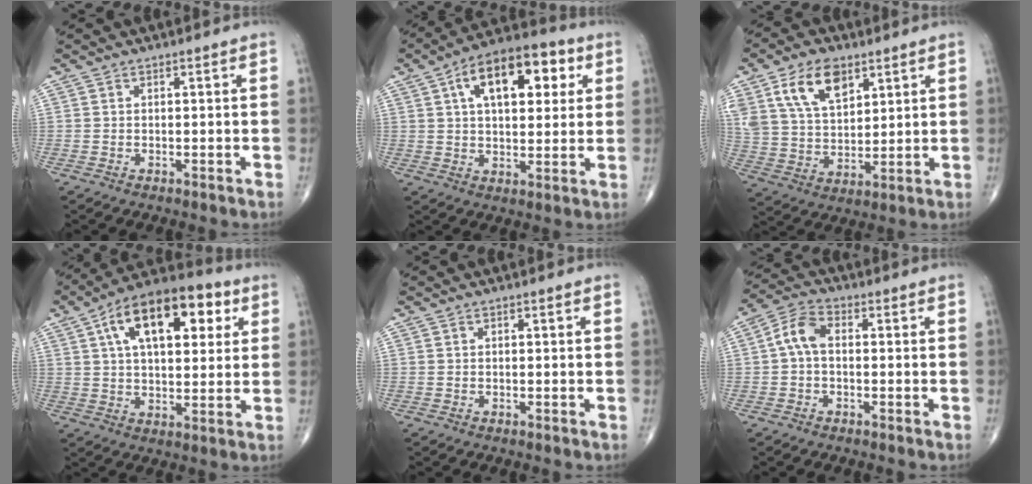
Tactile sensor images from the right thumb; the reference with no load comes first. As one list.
[{"total": 16.8, "force": [5.8, 8.7, 13.2], "torque": [-0.168, 0.010, 0.084]}, {"total": 13.2, "force": [6.8, 7.7, 8.4], "torque": [-0.135, -0.025, 0.137]}, {"total": 19.5, "force": [7.0, 9.8, 15.3], "torque": [-0.213, 0.010, 0.104]}, {"total": 0.0}, {"total": 5.7, "force": [-0.1, 3.4, 4.6], "torque": [-0.088, 0.018, -0.011]}]